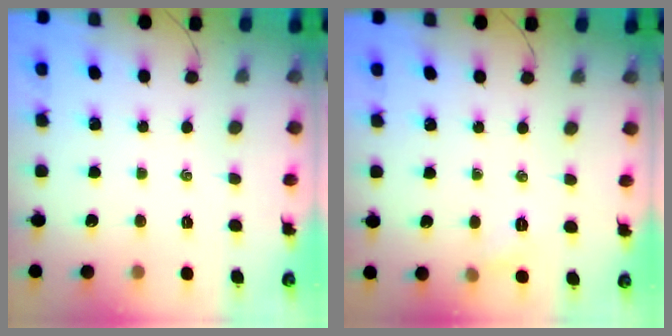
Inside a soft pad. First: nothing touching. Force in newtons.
{"total": 4.8, "press": 4.5, "slide": 1.4}